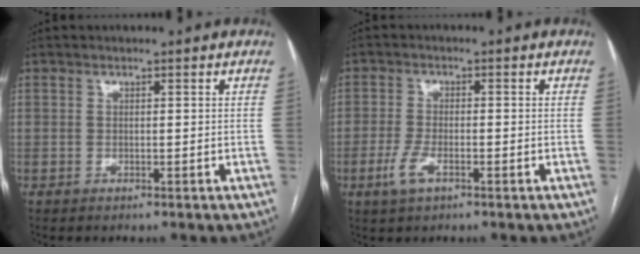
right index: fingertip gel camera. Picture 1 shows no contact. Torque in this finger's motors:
{"motor_torque": [0.32, -0.20, -0.01, -0.01]}